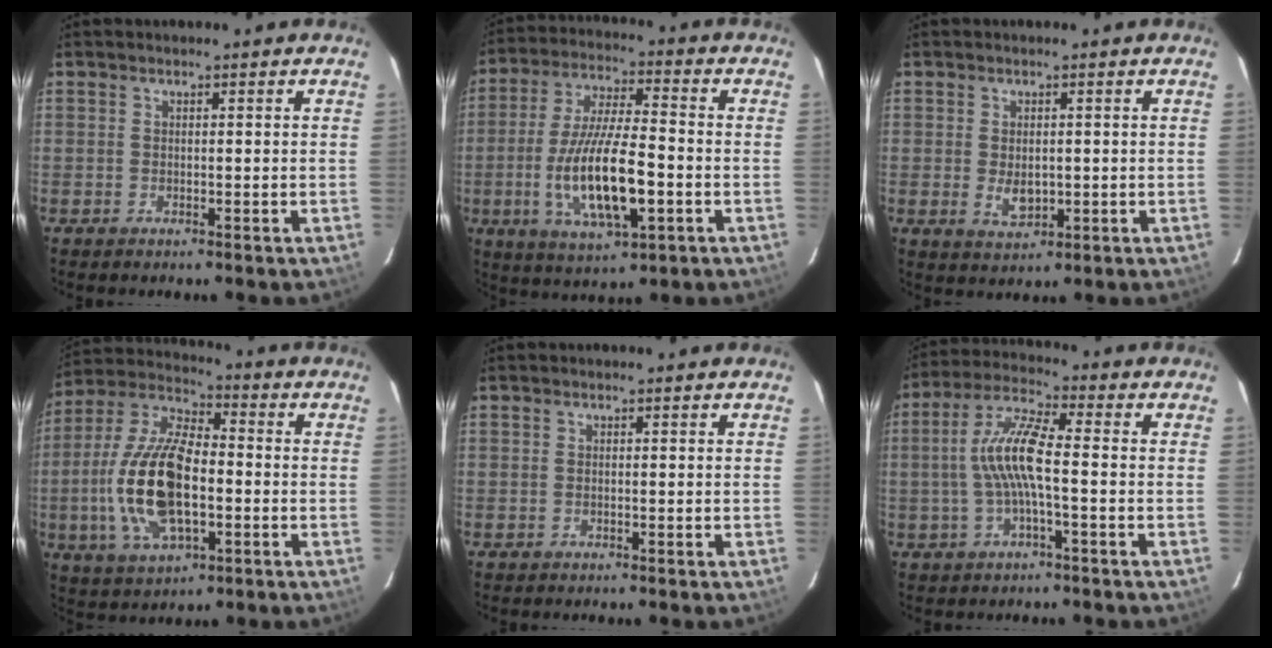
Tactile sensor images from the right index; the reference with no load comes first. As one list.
[{"total": 16.0, "force": [-4.2, 4.5, 14.8], "torque": [-0.297, -0.017, -0.070]}, {"total": 4.1, "force": [-0.4, 2.7, 3.1], "torque": [-0.053, -0.007, 0.000]}, {"total": 18.1, "force": [-3.1, 8.2, 15.9], "torque": [-0.333, 0.000, -0.058]}, {"total": 0.0}, {"total": 9.3, "force": [-1.1, 1.5, 9.1], "torque": [-0.191, 0.011, -0.021]}]